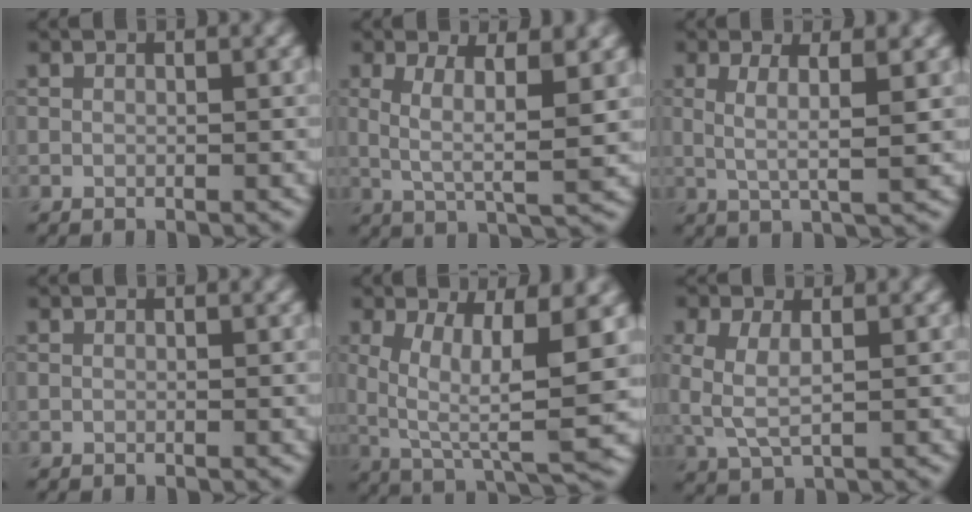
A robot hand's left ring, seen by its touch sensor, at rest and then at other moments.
{"total": 5.1, "force": [1.1, 1.5, 4.8], "torque": [-0.093, -0.002, 0.019]}
{"total": 3.4, "force": [0.8, 0.7, 3.3], "torque": [-0.058, -0.004, 0.015]}
{"total": 0.0}
{"total": 9.2, "force": [1.1, 2.6, 8.7], "torque": [-0.156, -0.009, 0.021]}
{"total": 3.8, "force": [0.3, 2.0, 3.2], "torque": [-0.084, 0.000, 0.007]}